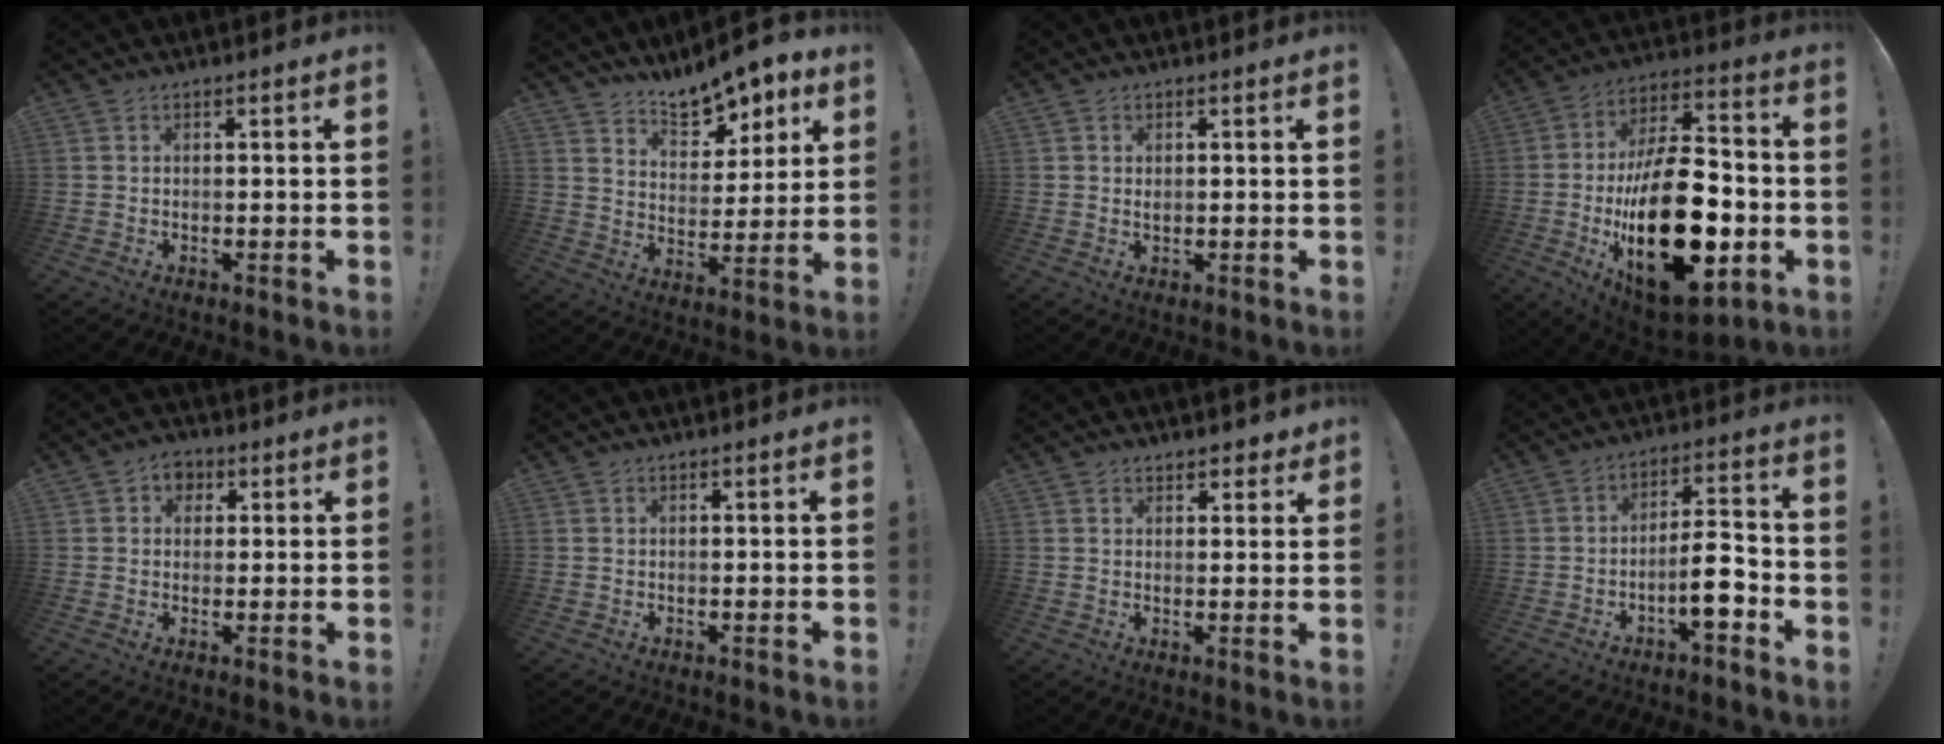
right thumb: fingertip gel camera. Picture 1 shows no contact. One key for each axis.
{"total": 10.4, "fx": 8.7, "fy": 4.4, "fz": 3.6, "tx": -0.044, "ty": -0.071, "tz": 0.159}
{"total": 0.8, "fx": 0.4, "fy": 0.6, "fz": 0.3, "tx": 0.006, "ty": -0.004, "tz": 0.005}
{"total": 32.5, "fx": -6.2, "fy": 17.4, "fz": 26.8, "tx": -0.469, "ty": 0.038, "tz": -0.077}
{"total": 4.3, "fx": 1.2, "fy": 3.8, "fz": 1.7, "tx": -0.018, "ty": -0.001, "tz": 0.020}
{"total": 0.0}
{"total": 3.0, "fx": 2.4, "fy": 1.8, "fz": 0.6, "tx": 0.019, "ty": -0.020, "tz": 0.038}
{"total": 9.9, "fx": -4.5, "fy": 3.4, "fz": 8.1, "tx": -0.124, "ty": 0.025, "tz": -0.076}